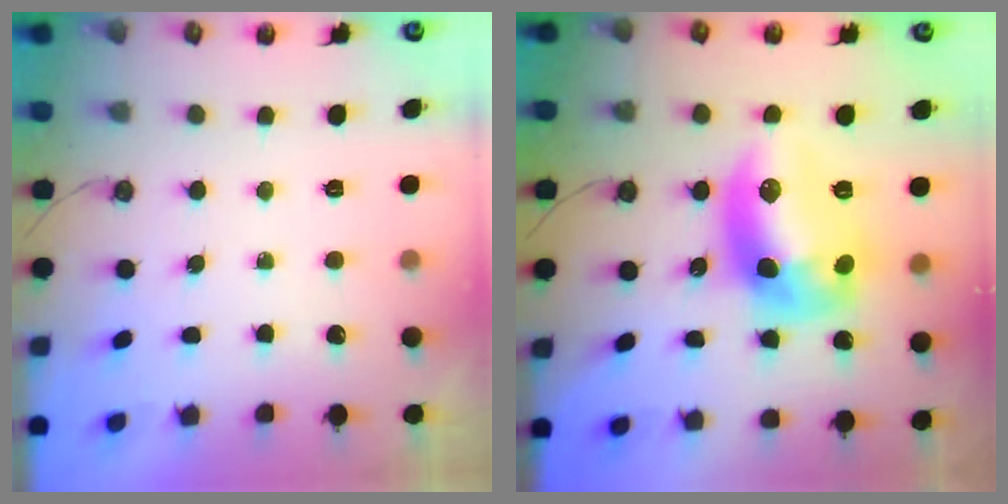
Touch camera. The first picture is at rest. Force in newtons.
{"total": 16.1, "press": 16.0, "slide": 1.0}